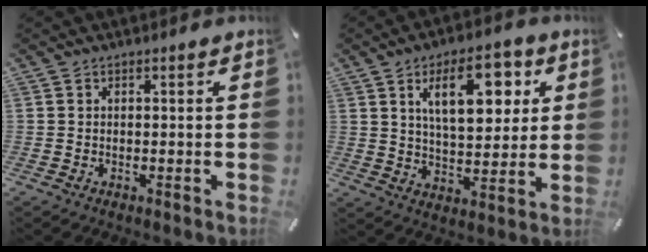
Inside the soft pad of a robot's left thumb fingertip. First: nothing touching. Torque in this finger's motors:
{"motor_torque": [2.35, 2.66, 1.46, -1.31, 0.47]}